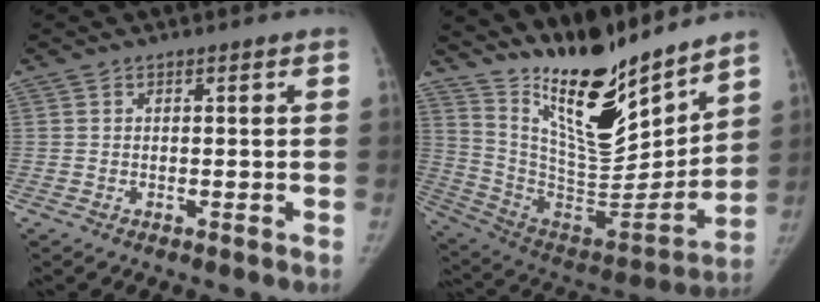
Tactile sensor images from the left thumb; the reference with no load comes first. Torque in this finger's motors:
{"motor_torque": [2.82, 0.28, 1.08, -1.69, 0.43]}